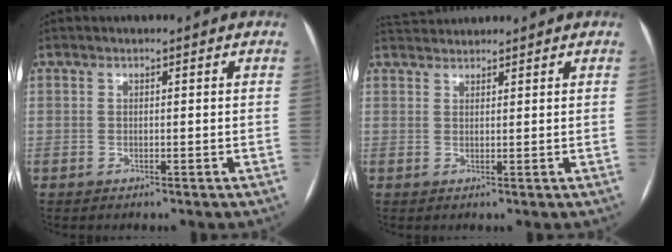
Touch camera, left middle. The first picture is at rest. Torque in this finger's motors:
{"motor_torque": [0.23, -0.41, -0.06, -0.01]}